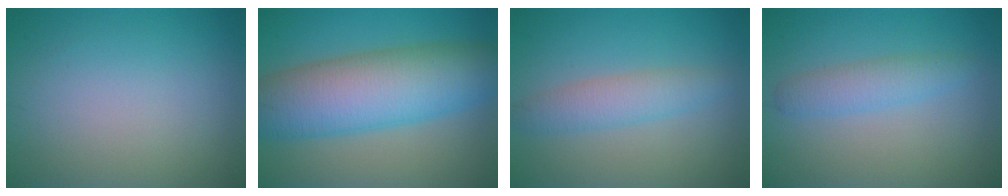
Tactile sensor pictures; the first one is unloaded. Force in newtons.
{"total": 10.7, "press": 10.7, "slide": 0.1}
{"total": 3.0, "press": 3.0, "slide": 0.1}
{"total": 2.4, "press": 2.4, "slide": 0.1}